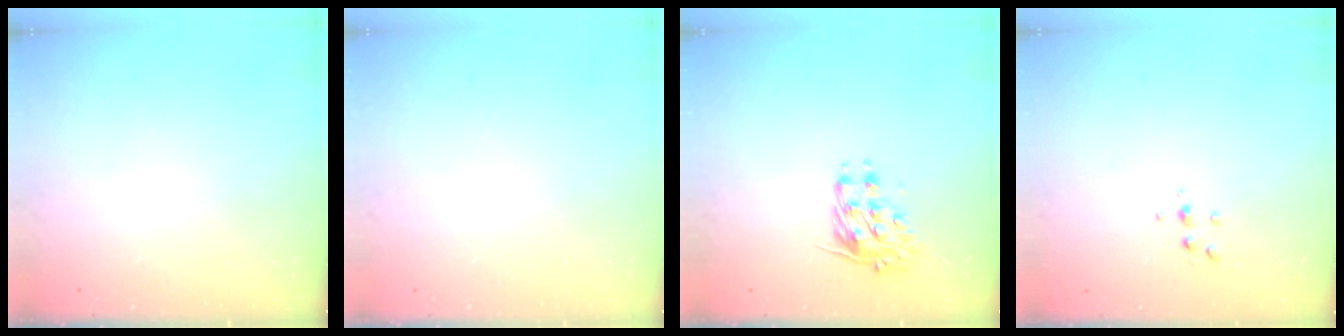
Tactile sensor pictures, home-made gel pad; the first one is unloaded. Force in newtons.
{"total": 0.5, "press": 0.5, "slide": 0.2}
{"total": 9.2, "press": 9.2, "slide": 0.4}
{"total": 3.6, "press": 3.5, "slide": 0.5}